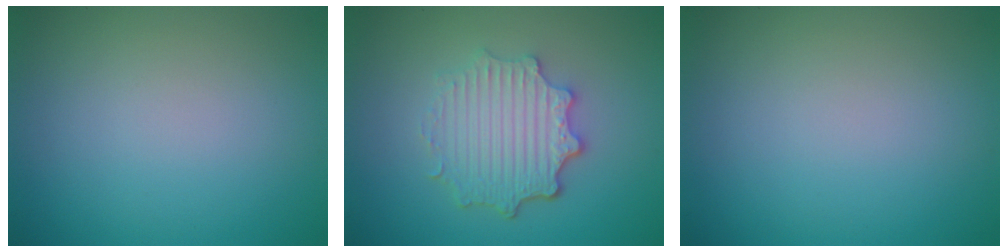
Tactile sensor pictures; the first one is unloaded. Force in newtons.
{"total": 4.9, "press": 3.7, "slide": 3.2}
{"total": 0.0}